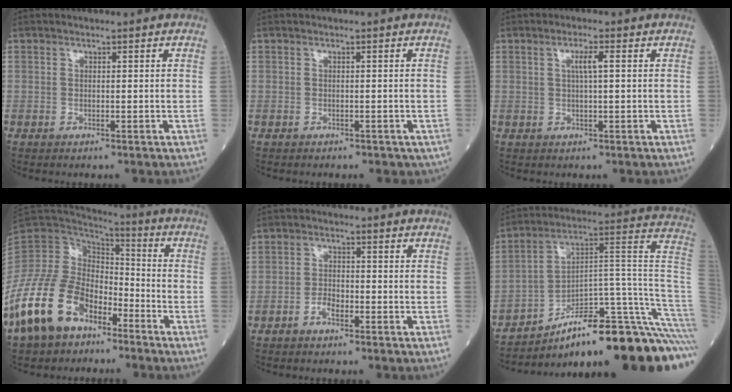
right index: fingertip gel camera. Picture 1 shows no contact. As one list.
[{"total": 2.8, "force": [-2.2, 1.4, 1.1], "torque": [-0.015, -0.002, -0.018]}, {"total": 2.5, "force": [0.5, 0.0, 2.4], "torque": [-0.044, 0.001, 0.008]}, {"total": 14.9, "force": [-9.1, 8.6, 8.0], "torque": [-0.195, 0.013, -0.183]}, {"total": 2.4, "force": [-1.5, 1.0, 1.4], "torque": [-0.024, 0.005, -0.029]}, {"total": 27.0, "force": [-19.5, 2.9, 18.4], "torque": [-0.152, 0.038, -0.286]}]